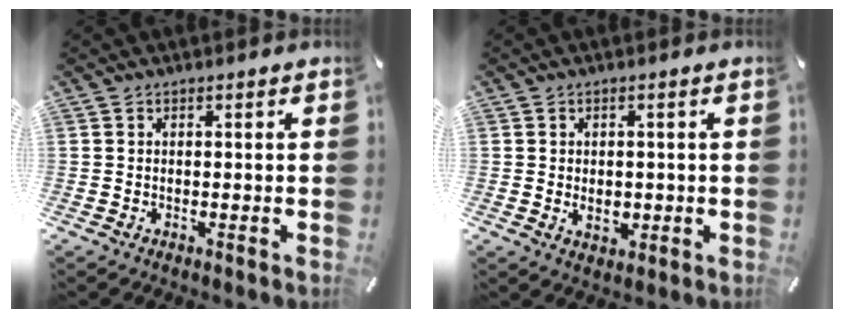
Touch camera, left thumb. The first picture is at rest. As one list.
[{"total": 3.0, "force": [-0.2, 2.3, 1.9], "torque": [-0.020, 0.000, -0.007]}]